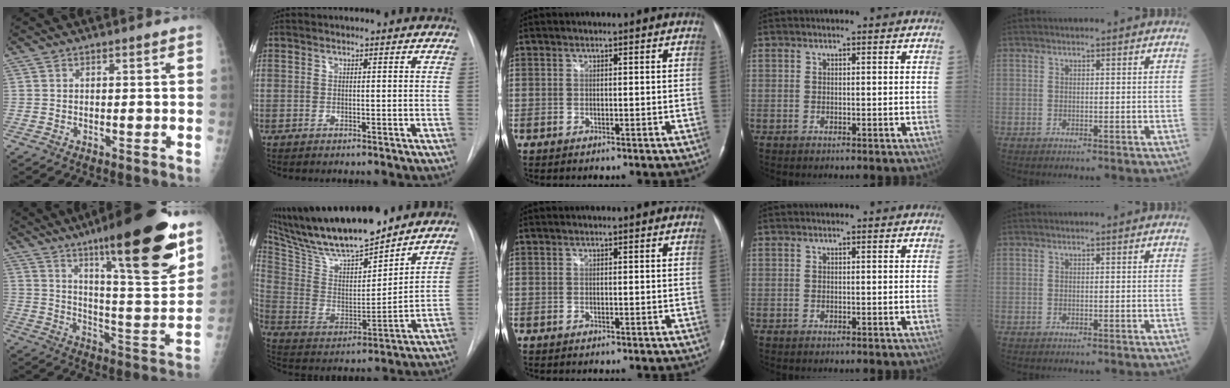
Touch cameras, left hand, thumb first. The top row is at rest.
{"thumb": {"total": 24.3, "force": [14.7, 4.4, 18.8], "torque": [-0.256, -0.072, 0.229]}, "index": {"total": 21.5, "force": [18.3, 3.6, 10.7], "torque": [-0.197, 0.004, 0.319]}}